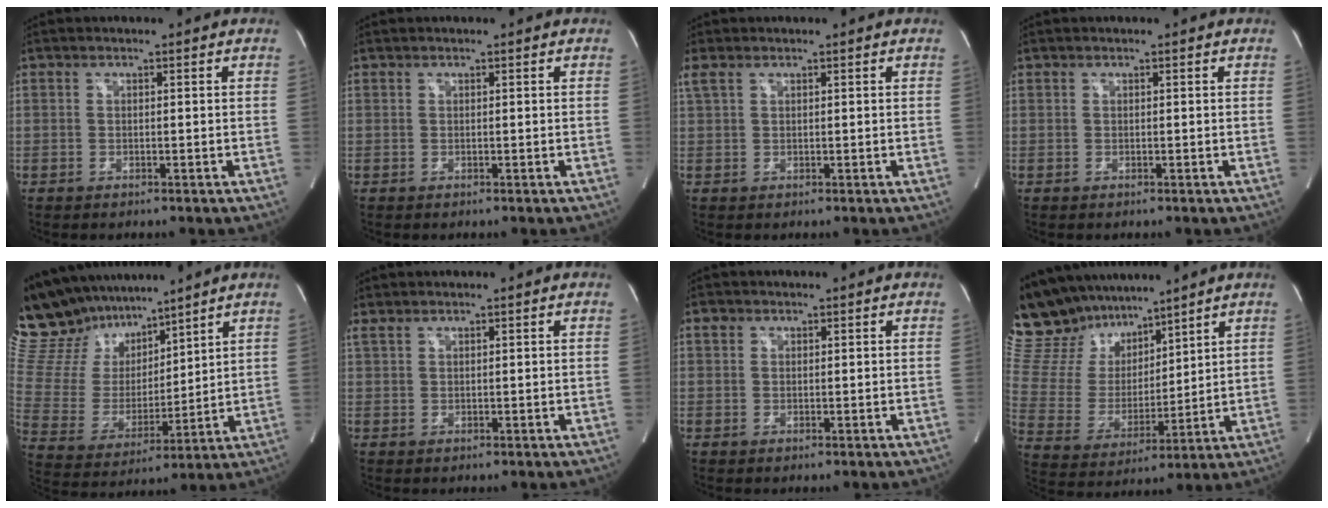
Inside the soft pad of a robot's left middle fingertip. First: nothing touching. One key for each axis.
{"total": 0.0}
{"total": 1.8, "fx": 1.3, "fy": 0.7, "fz": 1.1, "tx": -0.041, "ty": 0.022, "tz": 0.034}
{"total": 0.0}
{"total": 17.4, "fx": 14.9, "fy": 6.8, "fz": 5.8, "tx": -0.121, "ty": 0.030, "tz": 0.290}
{"total": 1.1, "fx": 1.0, "fy": 0.1, "fz": 0.2, "tx": -0.018, "ty": 0.014, "tz": 0.030}
{"total": 1.1, "fx": 0.6, "fy": 0.9, "fz": 0.2, "tx": -0.001, "ty": 0.008, "tz": 0.010}
{"total": 16.2, "fx": 14.1, "fy": 6.4, "fz": 4.8, "tx": -0.102, "ty": 0.027, "tz": 0.273}